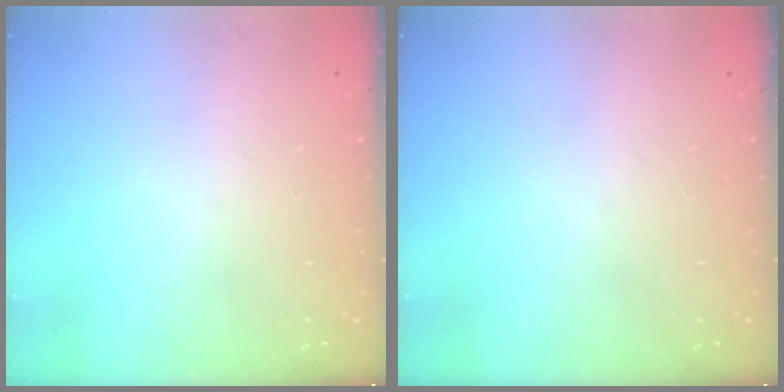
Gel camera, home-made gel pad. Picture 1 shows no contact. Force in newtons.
{"total": 0.0}